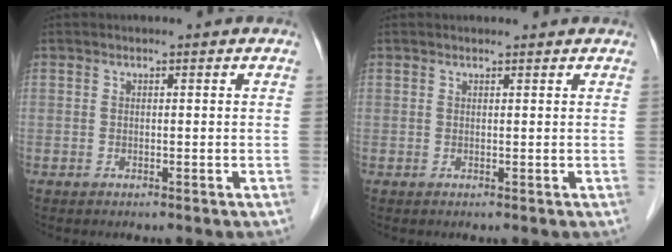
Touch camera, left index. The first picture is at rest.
{"total": 2.0, "force": [2.0, 0.1, 0.4], "torque": [-0.011, 0.012, 0.025]}